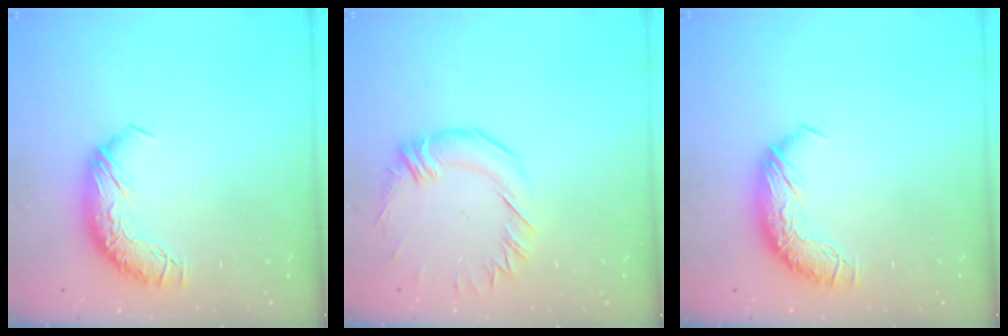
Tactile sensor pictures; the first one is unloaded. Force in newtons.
{"total": 0.9, "press": 0.1, "slide": 0.9}
{"total": 0.0}